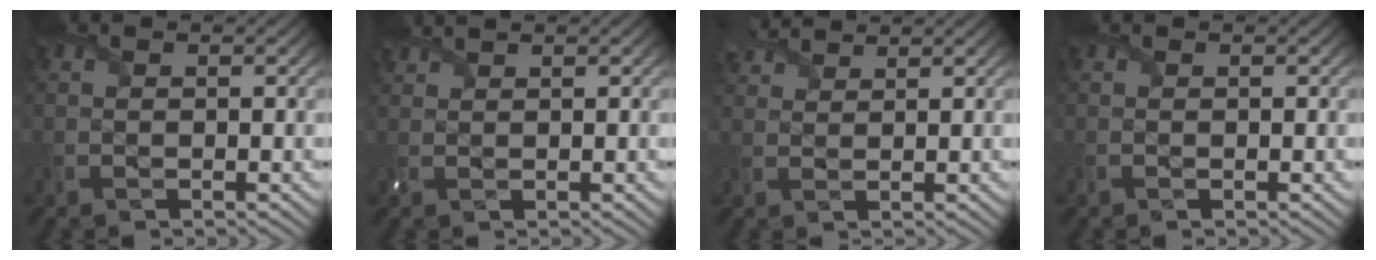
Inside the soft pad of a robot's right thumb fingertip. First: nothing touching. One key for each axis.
{"total": 1.6, "fx": 1.5, "fy": 0.2, "fz": 0.4, "tx": -0.020, "ty": 0.005, "tz": 0.035}
{"total": 3.4, "fx": 3.1, "fy": 0.8, "fz": 1.2, "tx": -0.035, "ty": 0.012, "tz": 0.062}
{"total": 0.0}